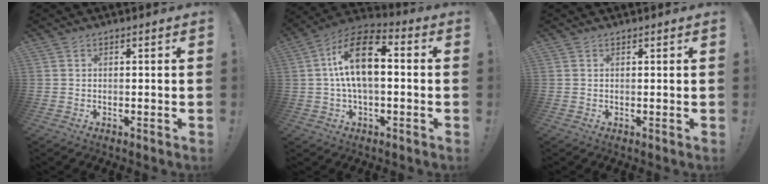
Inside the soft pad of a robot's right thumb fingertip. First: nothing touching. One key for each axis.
{"total": 16.6, "fx": 2.1, "fy": 8.5, "fz": 14.2, "tx": -0.255, "ty": 0.009, "tz": 0.033}
{"total": 0.8, "fx": 0.8, "fy": 0.0, "fz": -0.3, "tx": 0.012, "ty": -0.003, "tz": 0.013}